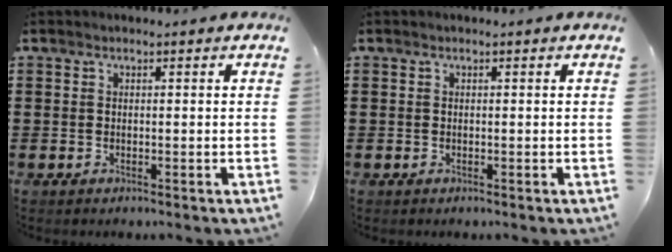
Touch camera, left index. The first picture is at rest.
{"total": 0.0}